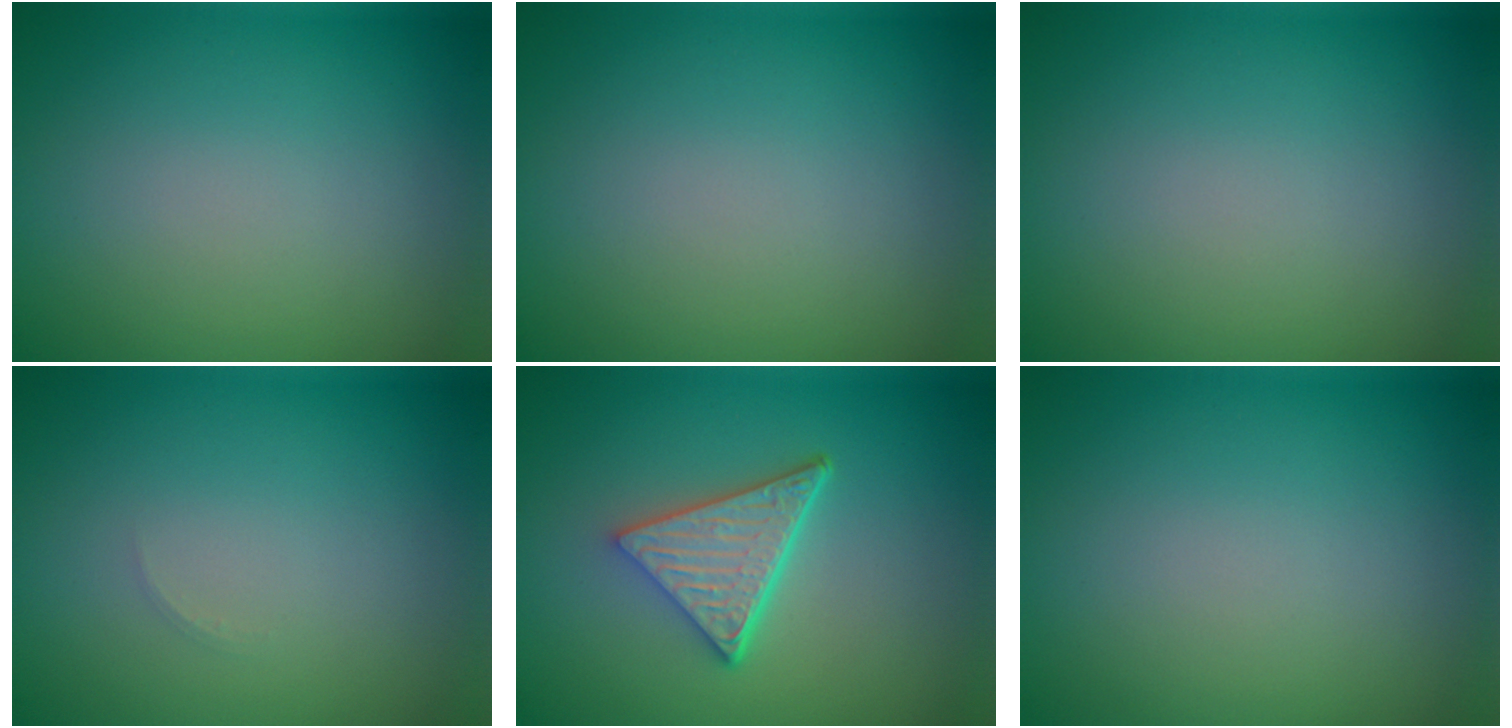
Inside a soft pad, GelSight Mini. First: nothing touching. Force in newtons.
{"total": 0.0}
{"total": 0.0}
{"total": 0.6, "press": 0.6, "slide": 0.1}
{"total": 5.3, "press": 3.7, "slide": 3.8}
{"total": 0.0}